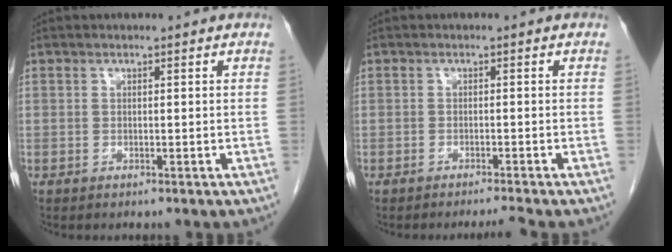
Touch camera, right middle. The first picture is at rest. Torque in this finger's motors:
{"motor_torque": [0.02, -0.01, 0.01, 0.00]}